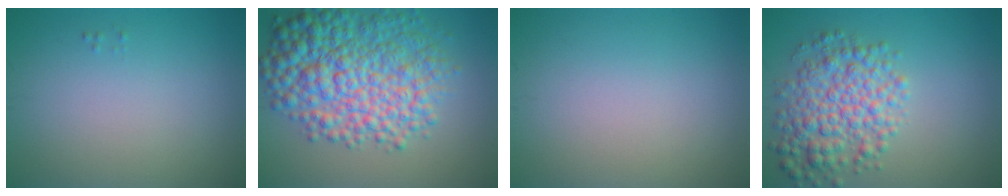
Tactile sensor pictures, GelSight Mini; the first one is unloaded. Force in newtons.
{"total": 9.9, "press": 9.9, "slide": 0.1}
{"total": 0.0}
{"total": 6.0, "press": 6.0, "slide": 0.0}